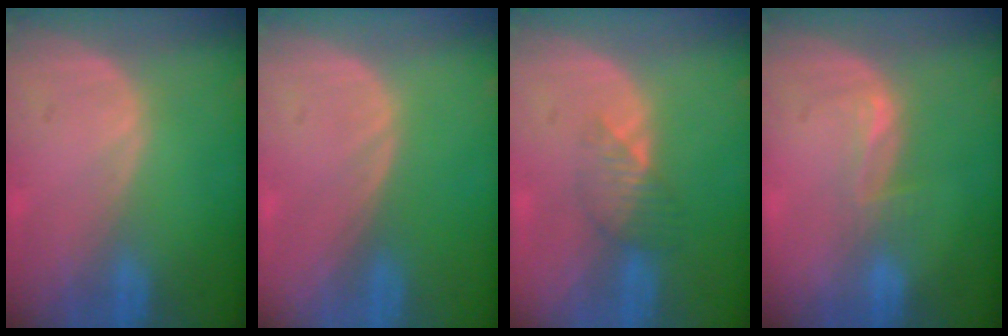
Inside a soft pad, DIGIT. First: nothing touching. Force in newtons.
{"total": 0.0}
{"total": 3.5, "press": 3.1, "slide": 1.6}
{"total": 2.6, "press": 2.0, "slide": 1.6}